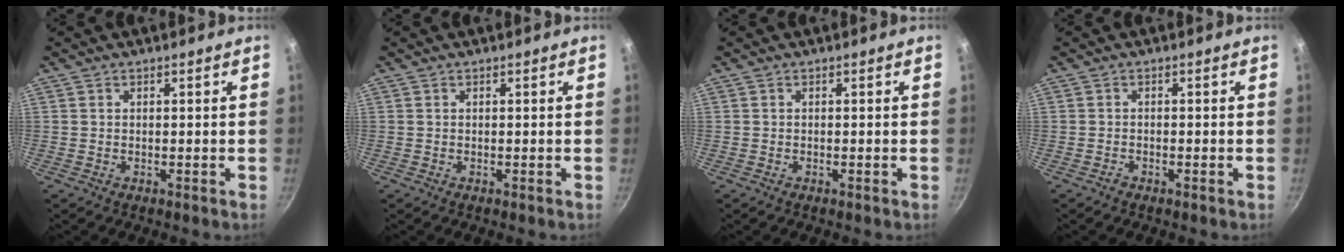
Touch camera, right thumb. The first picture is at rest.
{"total": 0.0}
{"total": 0.0}
{"total": 0.7, "force": [-0.6, 0.2, 0.3], "torque": [-0.017, 0.006, -0.013]}